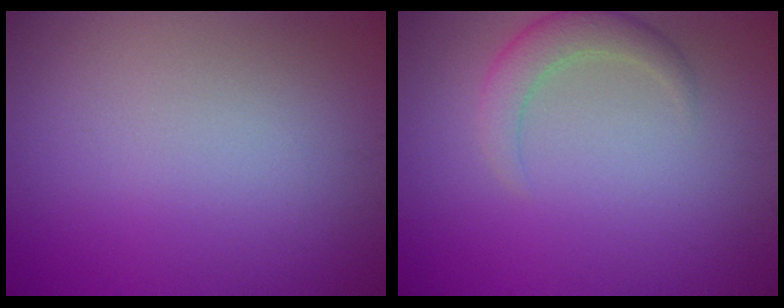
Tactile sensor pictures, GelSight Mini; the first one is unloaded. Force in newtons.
{"total": 2.6, "press": 2.6, "slide": 0.1}